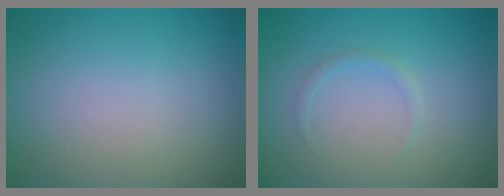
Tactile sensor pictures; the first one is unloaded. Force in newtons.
{"total": 0.8, "press": 0.8, "slide": 0.0}